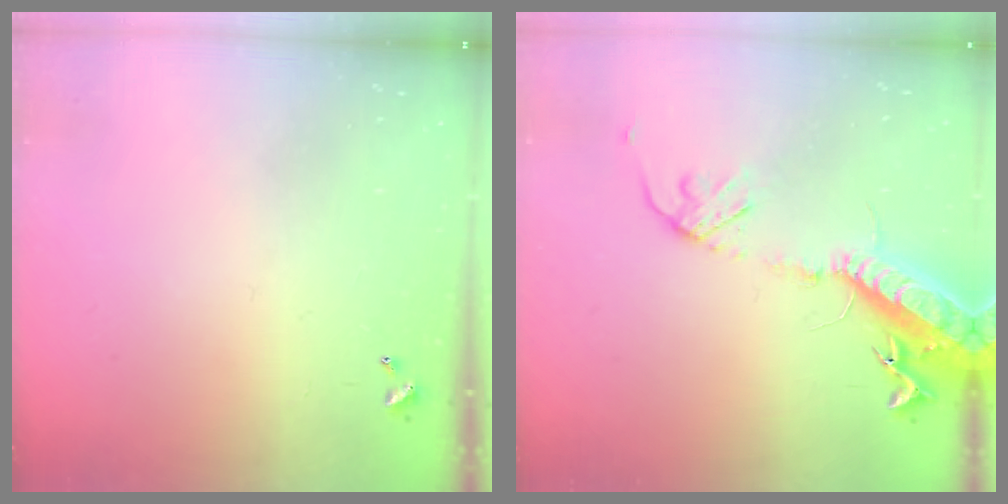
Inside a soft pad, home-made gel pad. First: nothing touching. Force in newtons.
{"total": 17.1, "press": 16.6, "slide": 4.0}